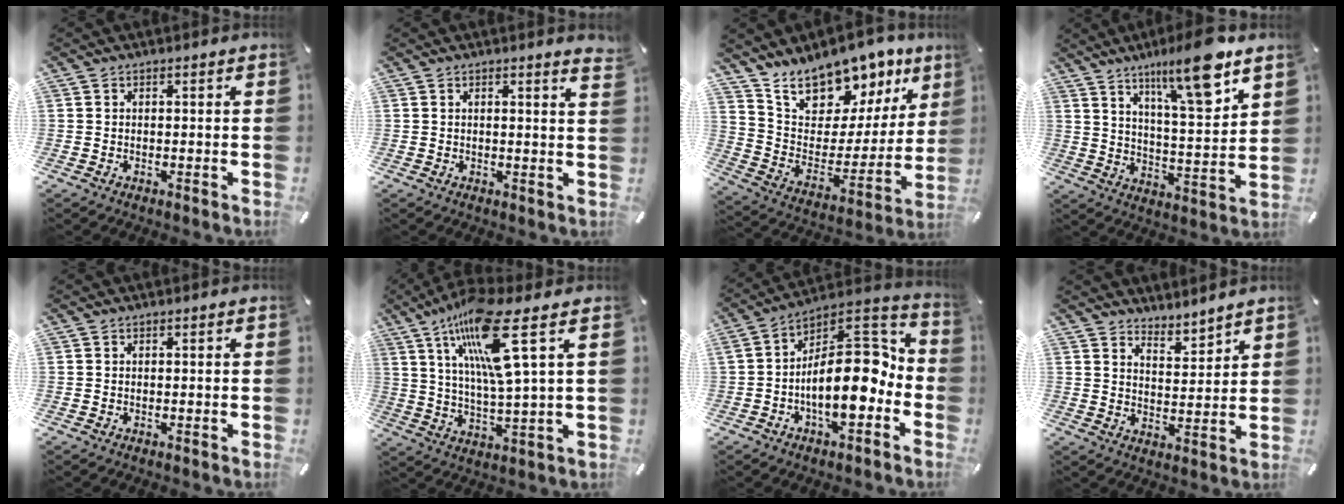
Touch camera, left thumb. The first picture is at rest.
{"total": 2.3, "force": [1.5, 0.0, 1.7], "torque": [-0.026, -0.006, 0.025]}
{"total": 14.1, "force": [12.6, 6.2, 1.5], "torque": [-0.035, -0.126, 0.225]}
{"total": 15.1, "force": [10.8, 2.7, 10.2], "torque": [-0.166, -0.064, 0.172]}
{"total": 0.0}
{"total": 16.5, "force": [8.4, 1.8, 14.1], "torque": [-0.292, -0.029, 0.124]}
{"total": 16.6, "force": [-2.6, 8.8, 13.8], "torque": [-0.214, -0.011, -0.040]}
{"total": 5.1, "force": [4.8, 1.5, -0.6], "torque": [0.007, -0.041, 0.088]}